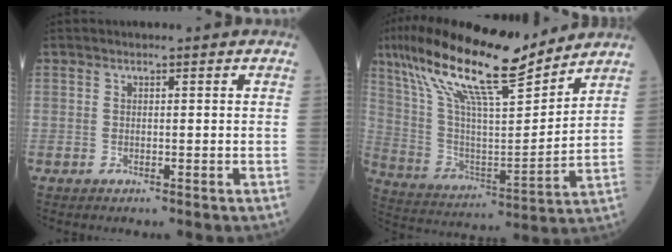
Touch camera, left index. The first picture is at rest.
{"total": 20.3, "force": [15.5, 2.8, 12.8], "torque": [-0.238, 0.016, 0.282]}